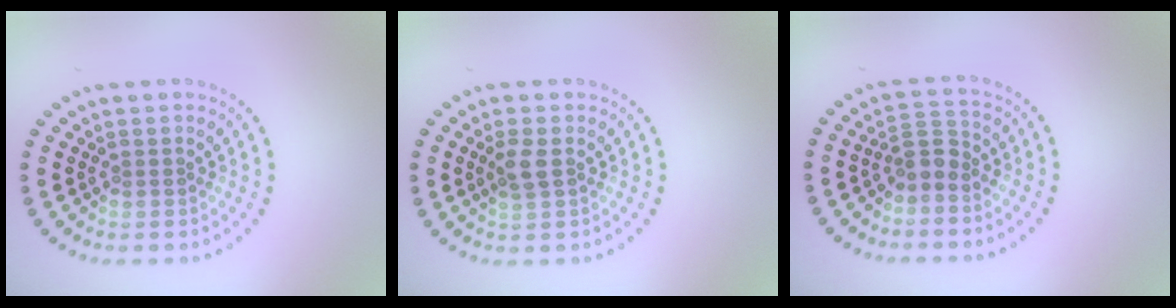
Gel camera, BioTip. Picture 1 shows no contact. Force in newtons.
{"total": 1.9, "press": 1.8, "slide": 0.6}
{"total": 2.0, "press": 1.7, "slide": 1.1}